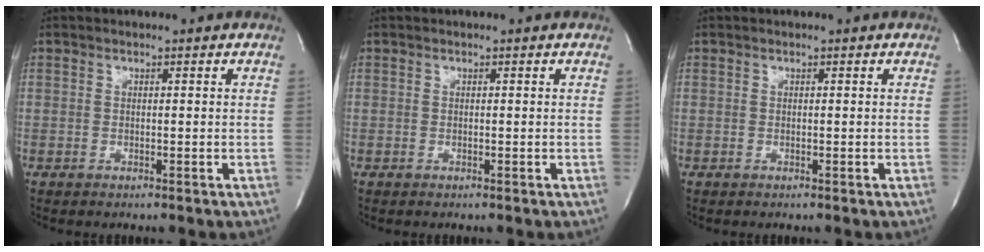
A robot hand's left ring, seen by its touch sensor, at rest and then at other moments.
{"total": 0.0}
{"total": 0.0}